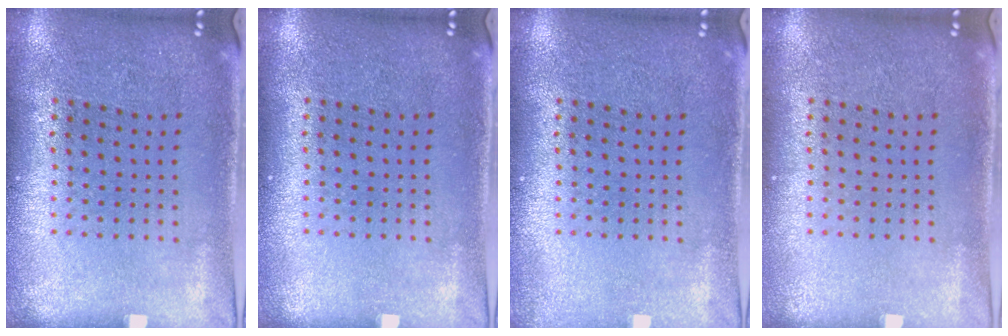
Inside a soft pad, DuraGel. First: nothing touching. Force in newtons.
{"total": 0.0}
{"total": 0.9, "press": 0.8, "slide": 0.2}
{"total": 0.0}